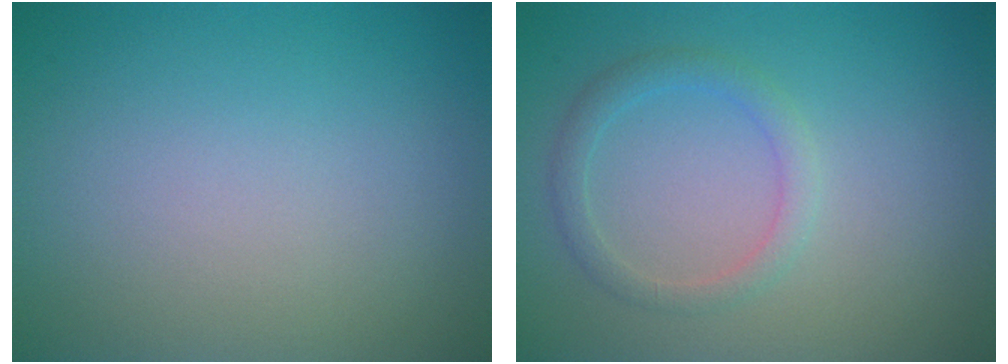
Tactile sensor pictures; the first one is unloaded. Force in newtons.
{"total": 1.9, "press": 1.9, "slide": 0.1}